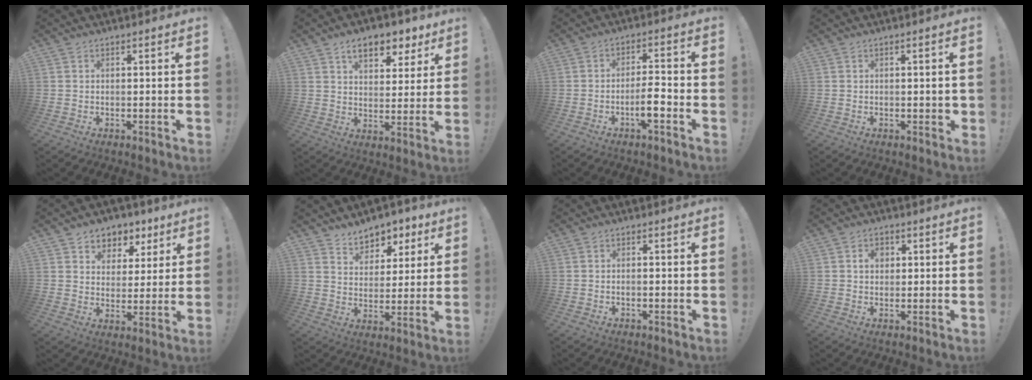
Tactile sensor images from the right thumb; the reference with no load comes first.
{"total": 10.2, "force": [6.3, 5.7, 5.7], "torque": [-0.076, -0.032, 0.113]}
{"total": 7.1, "force": [-3.1, 1.5, 6.2], "torque": [-0.098, 0.009, -0.055]}
{"total": 1.3, "force": [-0.1, 0.7, 1.1], "torque": [-0.014, 0.003, -0.002]}
{"total": 6.7, "force": [3.4, 5.7, 0.9], "torque": [-0.013, -0.025, 0.068]}
{"total": 7.6, "force": [5.6, 5.0, 1.1], "torque": [-0.016, -0.045, 0.110]}
{"total": 1.0, "force": [-0.8, 0.1, 0.6], "torque": [-0.011, 0.002, -0.013]}
{"total": 3.6, "force": [0.7, 2.8, 2.2], "torque": [-0.032, 0.004, 0.008]}